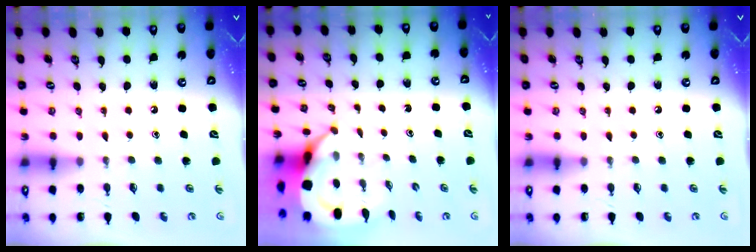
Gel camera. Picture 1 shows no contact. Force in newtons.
{"total": 5.2, "press": 5.2, "slide": 0.6}
{"total": 0.0}